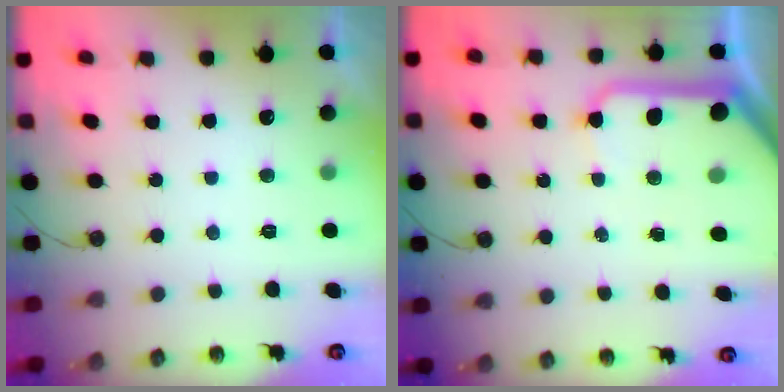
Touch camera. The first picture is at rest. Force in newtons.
{"total": 13.6, "press": 13.5, "slide": 1.9}